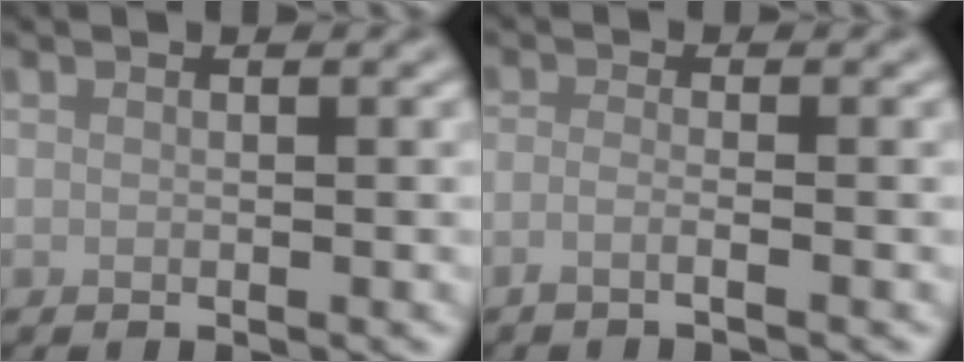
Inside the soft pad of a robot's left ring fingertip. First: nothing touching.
{"total": 1.6, "force": [-0.9, 0.4, 1.3], "torque": [-0.018, -0.005, -0.028]}